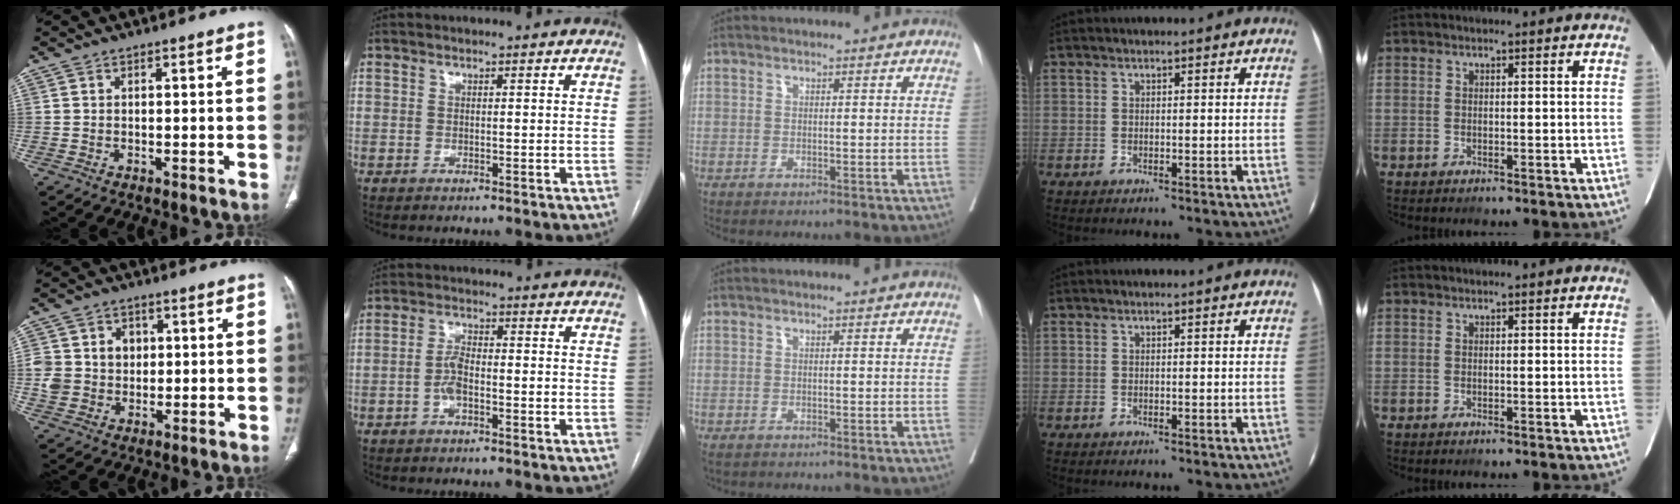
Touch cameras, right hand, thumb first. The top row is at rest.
{"thumb": {"total": 9.5, "force": [1.1, 8.3, 4.5], "torque": [-0.056, 0.005, 0.027]}, "index": {"total": 3.5, "force": [-1.1, 1.3, 3.0], "torque": [-0.064, 0.010, -0.022]}, "middle": {"total": 1.3, "force": [-0.9, 0.8, 0.4], "torque": [-0.010, -0.001, -0.012]}}